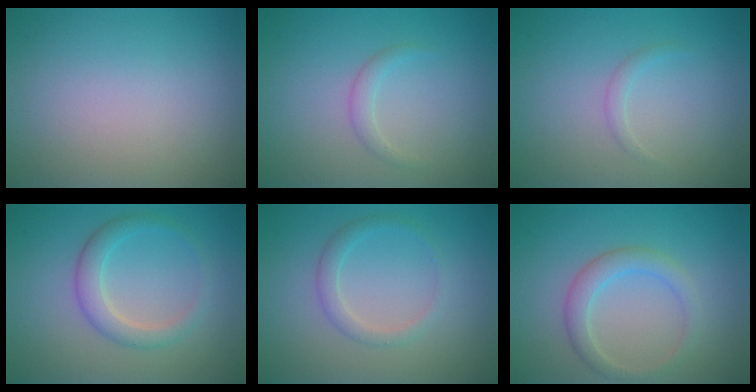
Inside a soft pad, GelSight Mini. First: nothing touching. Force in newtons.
{"total": 1.2, "press": 1.1, "slide": 0.1}
{"total": 0.8, "press": 0.8, "slide": 0.1}
{"total": 2.6, "press": 2.6, "slide": 0.1}
{"total": 1.7, "press": 1.7, "slide": 0.0}
{"total": 2.5, "press": 2.5, "slide": 0.2}